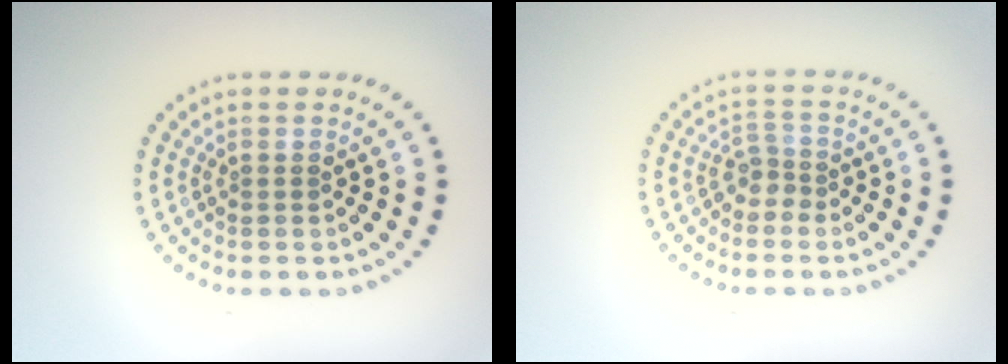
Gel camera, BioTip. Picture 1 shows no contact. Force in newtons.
{"total": 1.7, "press": 1.1, "slide": 1.2}